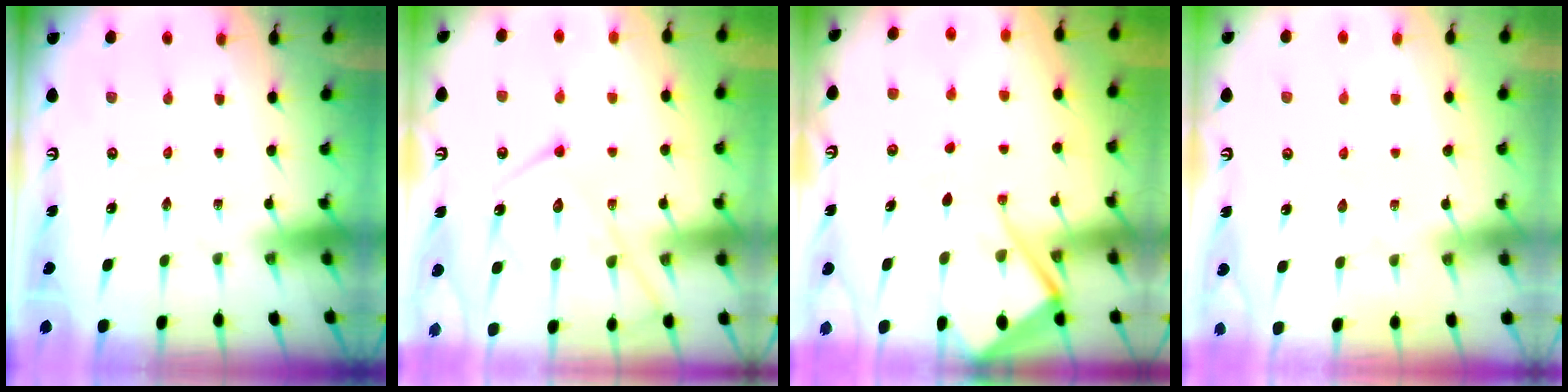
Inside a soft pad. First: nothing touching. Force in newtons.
{"total": 14.1, "press": 14.0, "slide": 1.3}
{"total": 9.5, "press": 9.4, "slide": 1.2}
{"total": 2.4, "press": 2.4, "slide": 0.3}